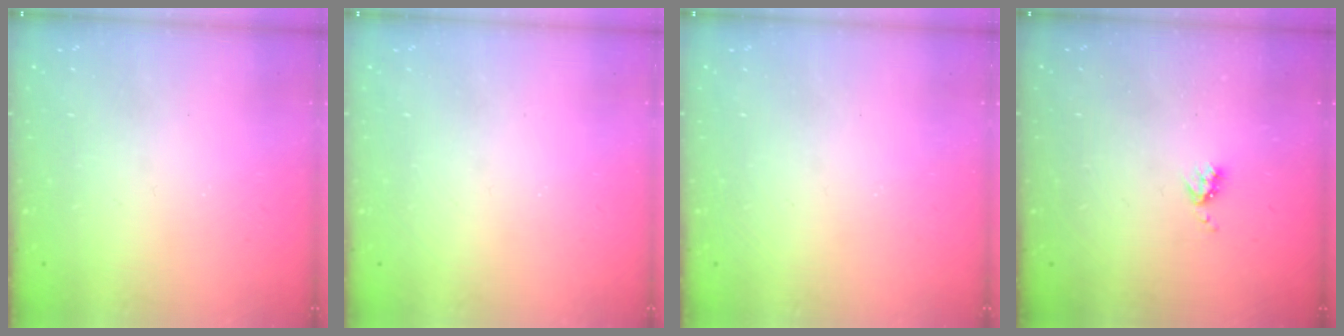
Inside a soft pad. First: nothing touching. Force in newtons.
{"total": 0.0}
{"total": 0.0}
{"total": 4.0, "press": 3.9, "slide": 0.6}